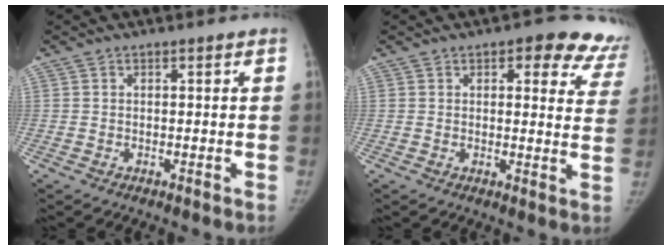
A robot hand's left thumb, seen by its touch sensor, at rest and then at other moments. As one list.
[{"total": 12.8, "force": [9.0, 5.8, 6.9], "torque": [-0.015, -0.033, 0.079]}]